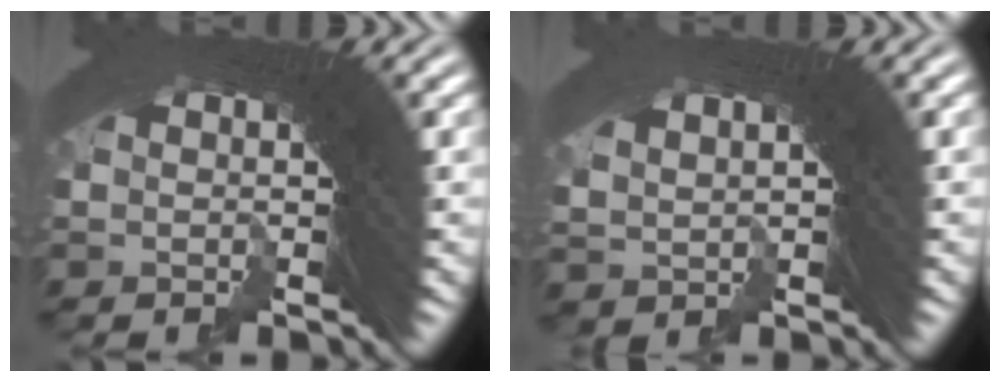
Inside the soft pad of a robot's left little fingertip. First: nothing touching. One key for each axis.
{"total": 1.5, "fx": 1.2, "fy": -0.2, "fz": 0.9, "tx": 0.004, "ty": 0.014, "tz": 0.031}